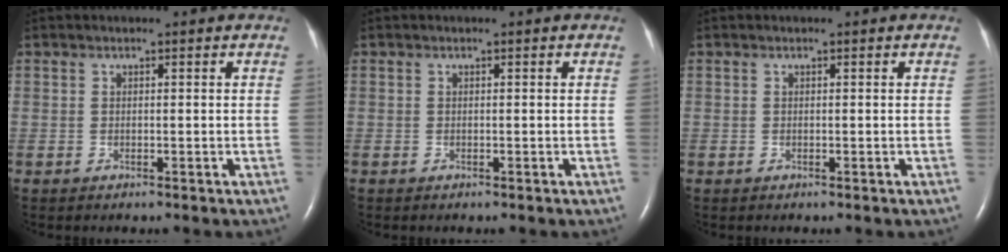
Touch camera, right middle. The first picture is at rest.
{"total": 0.0}
{"total": 0.0}